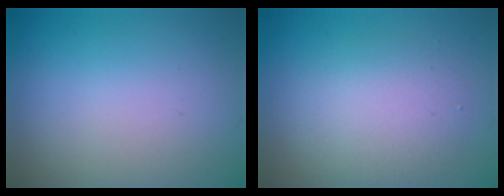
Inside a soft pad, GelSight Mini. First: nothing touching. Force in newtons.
{"total": 3.7, "press": 3.7, "slide": 0.1}